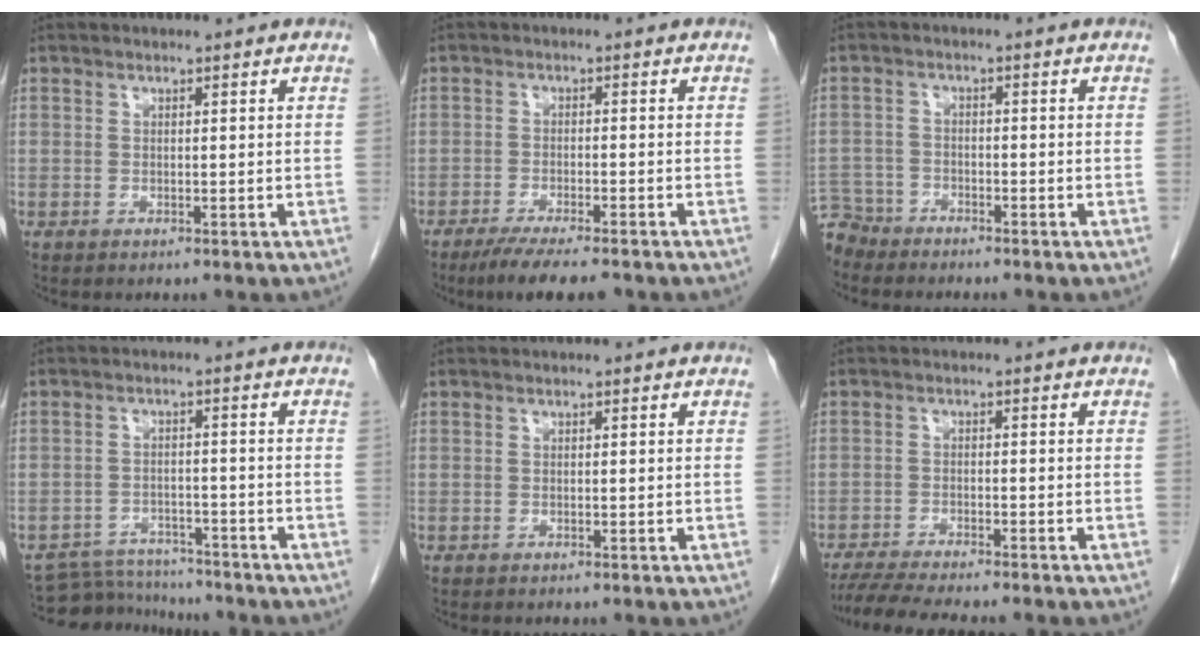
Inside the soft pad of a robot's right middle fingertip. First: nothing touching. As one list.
[{"total": 7.8, "force": [-6.3, 1.0, 4.6], "torque": [-0.071, -0.016, -0.097]}, {"total": 5.0, "force": [-4.7, 1.5, -0.7], "torque": [0.019, -0.007, -0.093]}, {"total": 7.3, "force": [-7.1, 1.6, 0.0], "torque": [0.001, 0.002, -0.116]}, {"total": 0.0}, {"total": 8.8, "force": [-7.8, 0.2, 4.1], "torque": [-0.061, -0.015, -0.123]}]